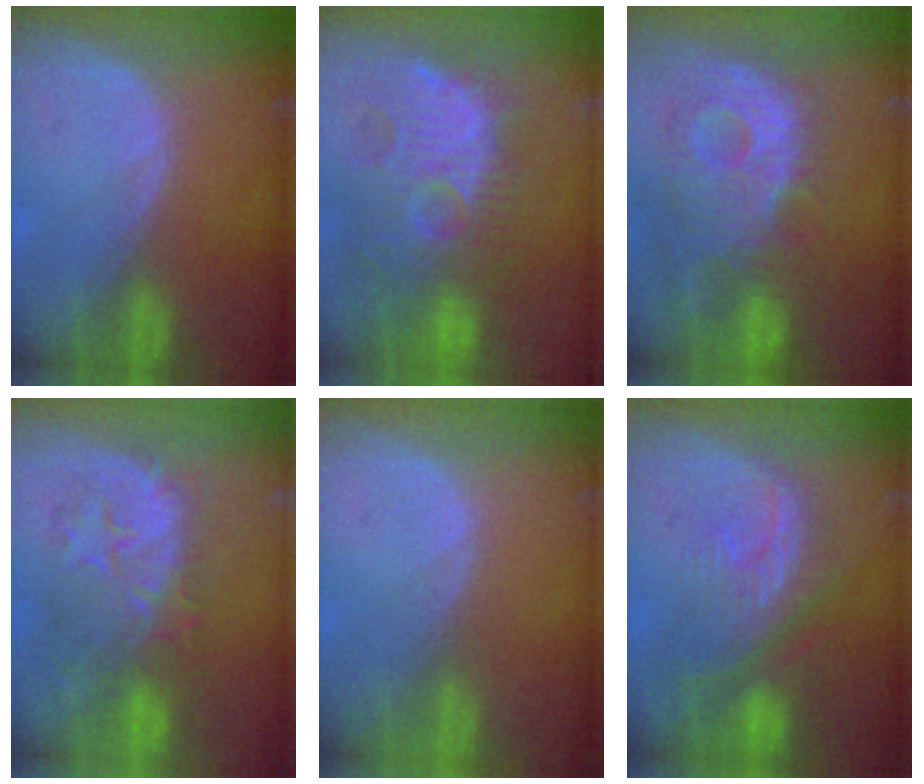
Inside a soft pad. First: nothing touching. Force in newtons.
{"total": 13.1, "press": 12.3, "slide": 4.4}
{"total": 12.7, "press": 11.1, "slide": 6.2}
{"total": 9.6, "press": 9.4, "slide": 2.2}
{"total": 0.0}
{"total": 10.2, "press": 8.9, "slide": 4.9}